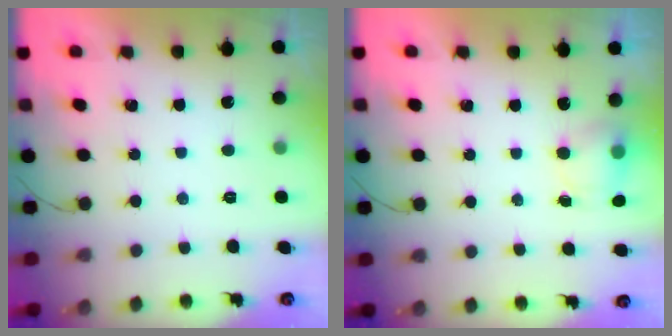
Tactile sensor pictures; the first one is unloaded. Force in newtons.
{"total": 4.9, "press": 4.8, "slide": 0.7}